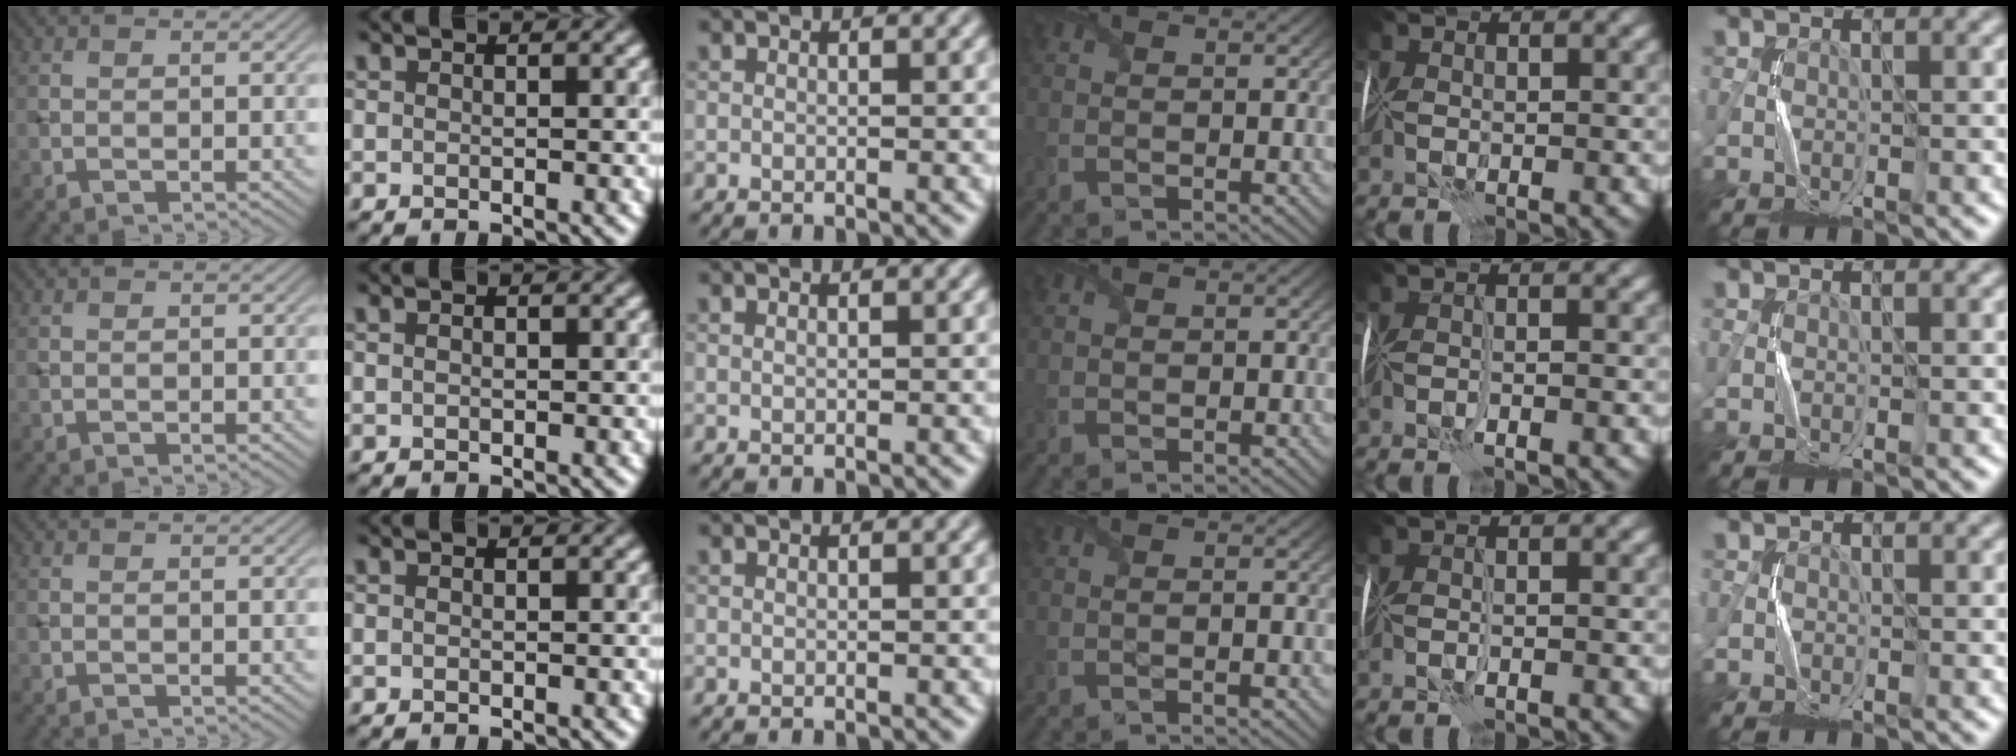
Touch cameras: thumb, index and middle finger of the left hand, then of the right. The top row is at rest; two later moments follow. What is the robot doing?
{"motion": "fold", "object": "wrapping paper"}